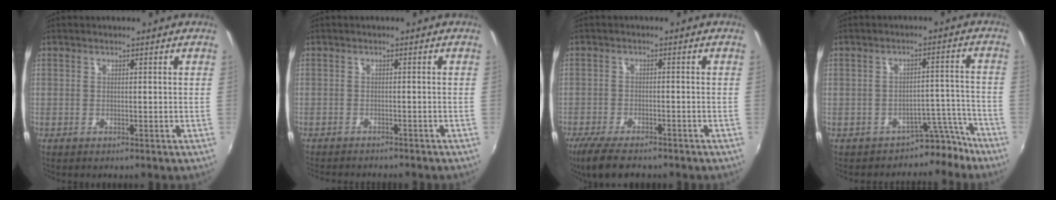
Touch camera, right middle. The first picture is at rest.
{"total": 5.7, "force": [-5.4, 0.7, 1.8], "torque": [-0.047, -0.015, -0.080]}
{"total": 8.7, "force": [-7.1, 2.1, 4.6], "torque": [-0.111, -0.029, -0.123]}
{"total": 5.7, "force": [-5.0, 2.7, -0.1], "torque": [0.019, 0.041, -0.065]}